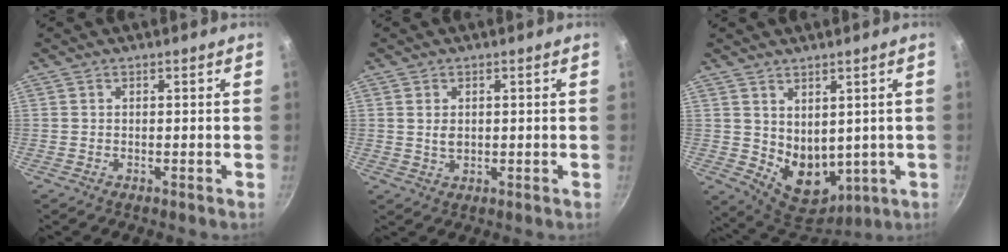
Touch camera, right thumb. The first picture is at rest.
{"total": 2.5, "force": [0.4, 1.8, 1.7], "torque": [-0.028, -0.002, 0.011]}
{"total": 10.0, "force": [1.6, 7.1, 6.9], "torque": [-0.079, -0.034, 0.054]}